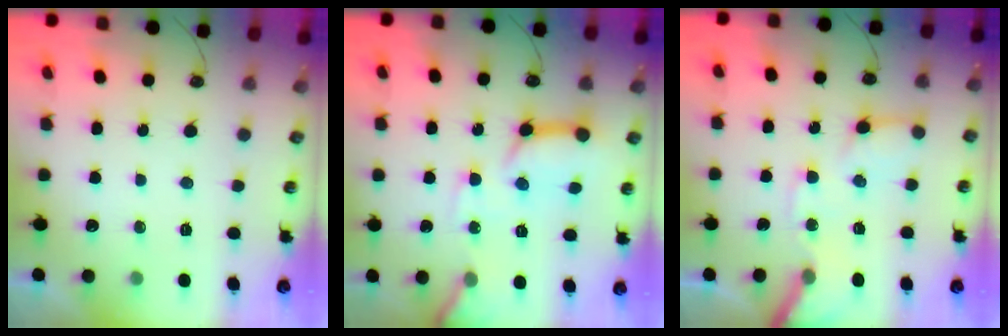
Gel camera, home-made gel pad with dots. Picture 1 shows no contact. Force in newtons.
{"total": 13.6, "press": 13.5, "slide": 1.3}
{"total": 12.5, "press": 12.3, "slide": 2.0}